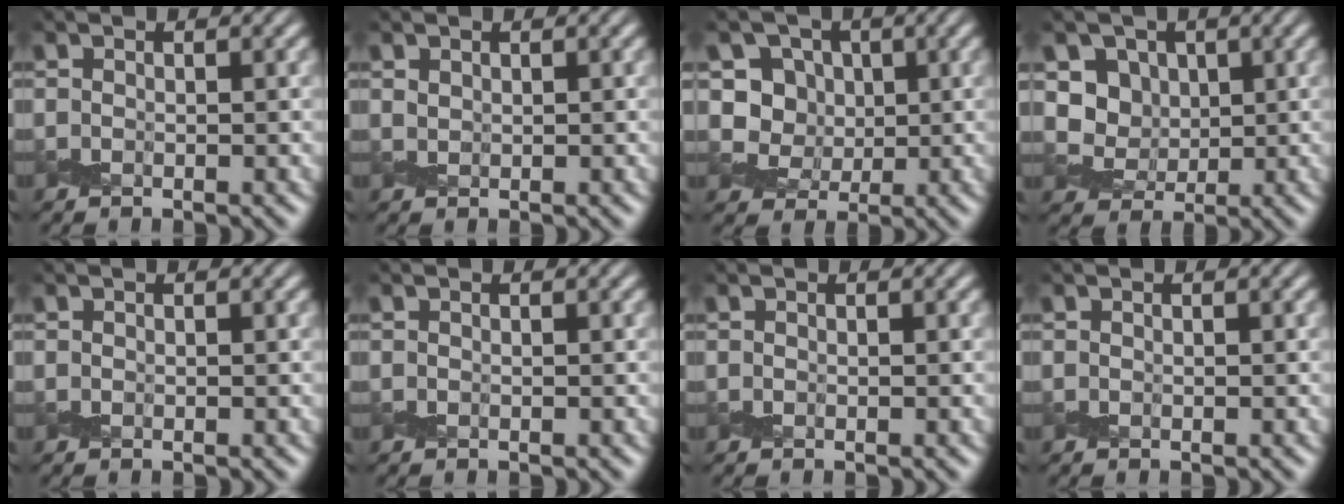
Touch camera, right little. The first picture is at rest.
{"total": 0.8, "force": [0.8, 0.3, 0.1], "torque": [-0.002, 0.002, 0.016]}
{"total": 4.0, "force": [1.1, 3.5, 1.7], "torque": [-0.024, -0.001, 0.000]}
{"total": 3.6, "force": [1.4, 3.1, 1.3], "torque": [-0.029, -0.009, 0.013]}
{"total": 0.0}
{"total": 0.0}
{"total": 0.0}
{"total": 0.0}